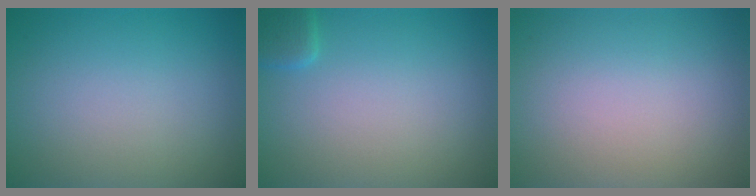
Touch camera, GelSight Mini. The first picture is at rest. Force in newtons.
{"total": 1.6, "press": 1.6, "slide": 0.1}
{"total": 0.5, "press": 0.5, "slide": 0.0}